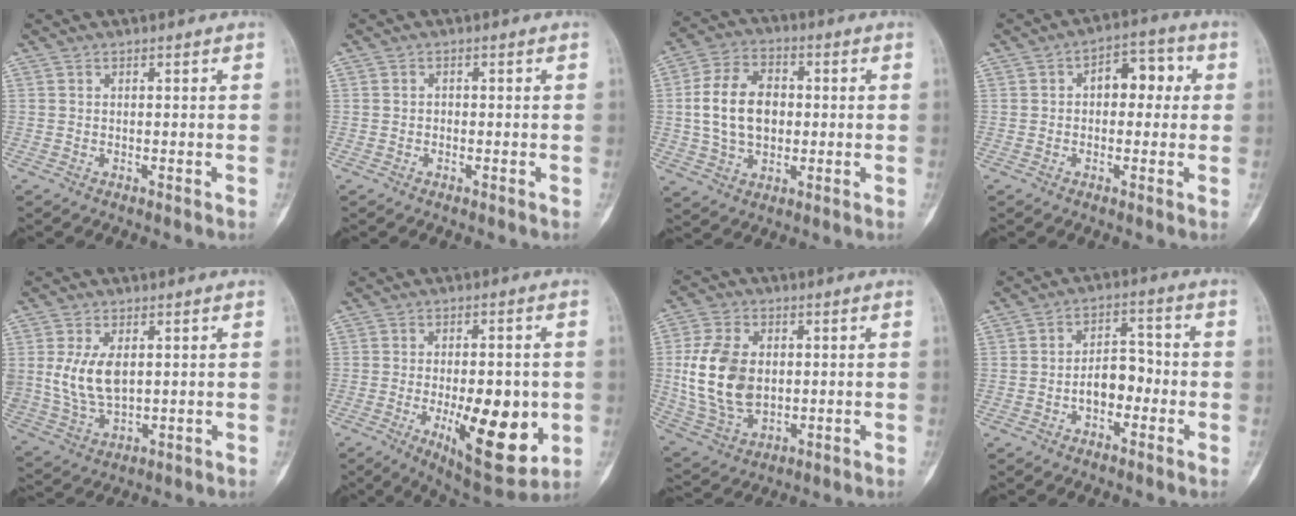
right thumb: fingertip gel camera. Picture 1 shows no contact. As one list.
[{"total": 0.7, "force": [-0.2, 0.6, 0.2], "torque": [0.003, 0.004, -0.008]}, {"total": 13.1, "force": [0.5, 9.0, 9.5], "torque": [-0.157, 0.015, 0.009]}, {"total": 7.9, "force": [1.1, 4.9, 6.1], "torque": [-0.050, 0.026, 0.008]}, {"total": 9.8, "force": [1.7, 5.7, 7.8], "torque": [-0.154, -0.012, 0.049]}, {"total": 17.0, "force": [-3.7, 6.9, 15.0], "torque": [-0.198, -0.012, -0.040]}, {"total": 15.0, "force": [0.8, 10.1, 11.0], "torque": [-0.200, -0.004, 0.025]}, {"total": 6.7, "force": [-2.0, 4.3, 4.7], "torque": [-0.054, 0.032, -0.043]}]